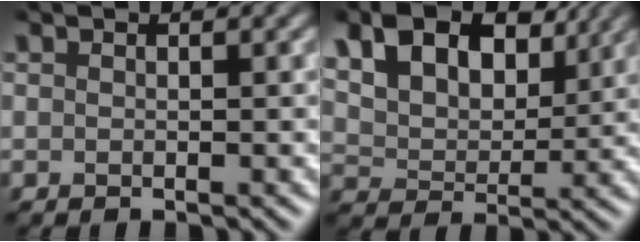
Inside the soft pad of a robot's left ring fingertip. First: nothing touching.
{"total": 11.3, "force": [5.9, 7.0, 6.6], "torque": [-0.128, 0.021, 0.102]}